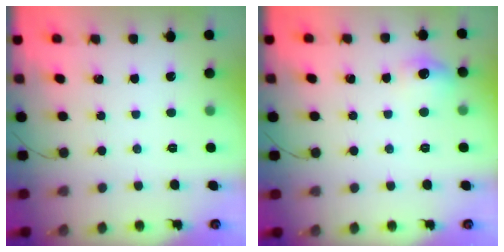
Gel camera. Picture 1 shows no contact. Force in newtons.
{"total": 7.7, "press": 7.6, "slide": 1.1}